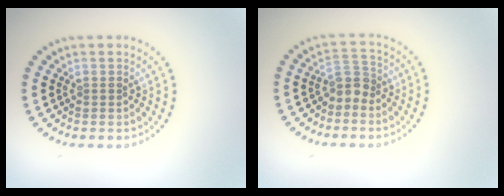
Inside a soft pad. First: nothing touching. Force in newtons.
{"total": 2.2, "press": 1.7, "slide": 1.3}